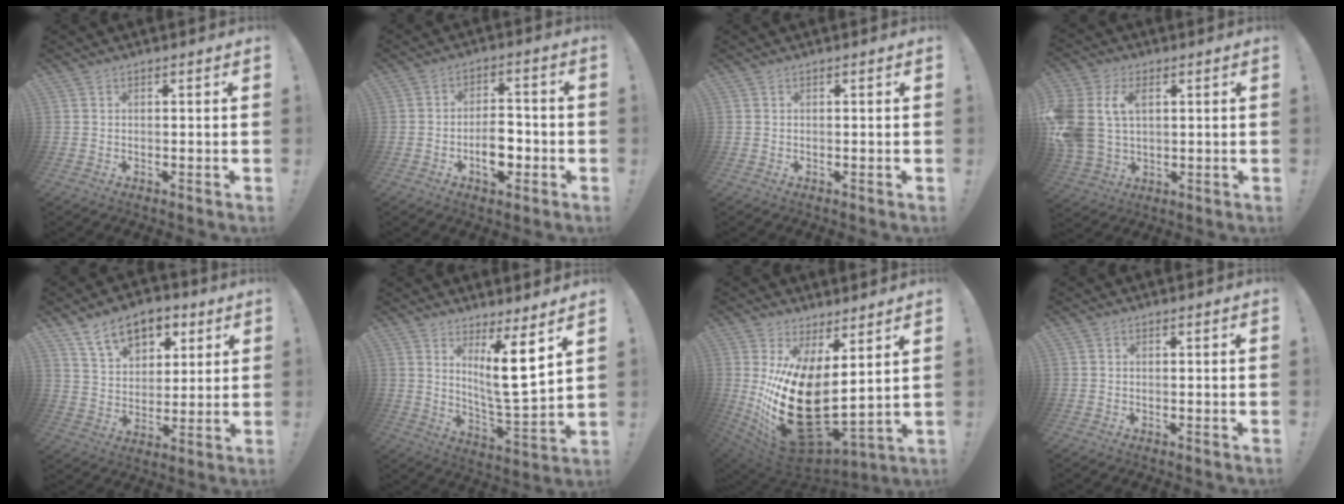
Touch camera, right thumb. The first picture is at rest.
{"total": 8.8, "force": [-3.3, 5.1, 6.3], "torque": [-0.101, 0.016, -0.055]}
{"total": 0.0}
{"total": 13.0, "force": [3.8, 9.4, 8.1], "torque": [-0.176, -0.009, 0.073]}
{"total": 13.6, "force": [7.7, 8.8, 6.9], "torque": [-0.095, -0.041, 0.142]}
{"total": 12.4, "force": [5.8, 1.5, 10.8], "torque": [-0.166, -0.047, 0.089]}
{"total": 21.8, "force": [1.5, 10.8, 18.8], "torque": [-0.345, -0.051, 0.054]}
{"total": 0.0}